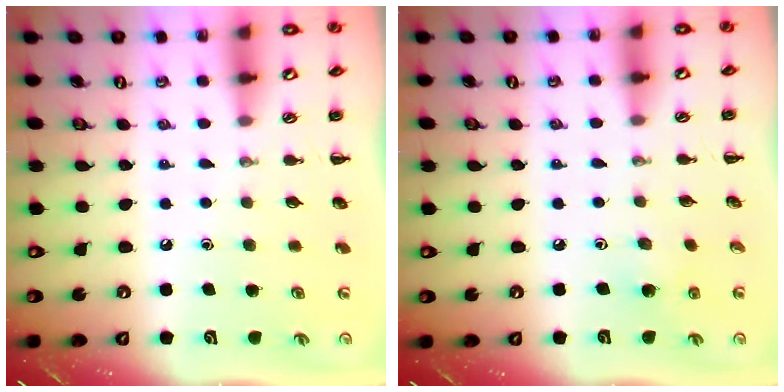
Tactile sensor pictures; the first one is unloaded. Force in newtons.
{"total": 3.8, "press": 3.6, "slide": 1.2}